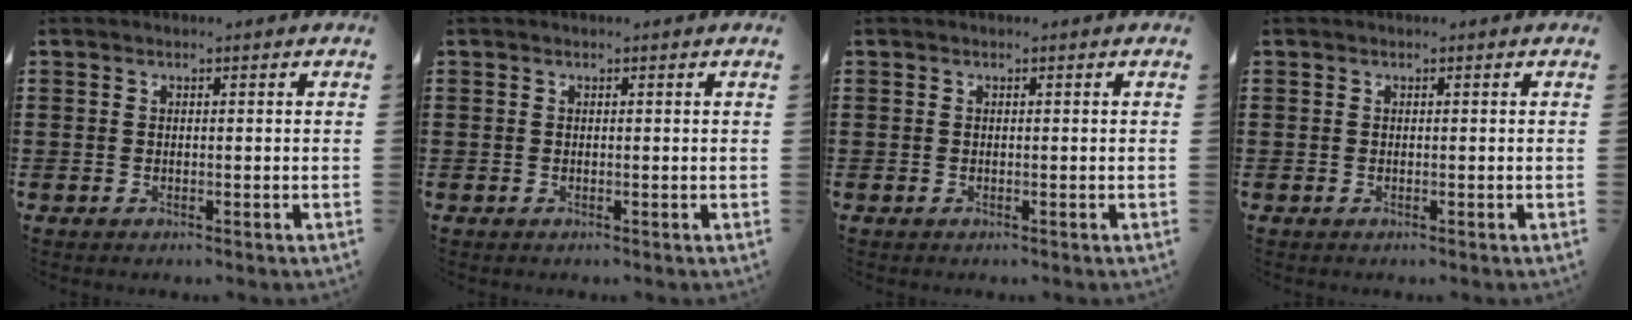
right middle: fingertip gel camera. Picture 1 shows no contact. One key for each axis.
{"total": 0.0}
{"total": 0.0}
{"total": 0.0}